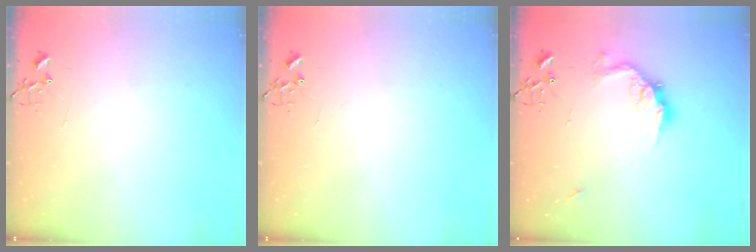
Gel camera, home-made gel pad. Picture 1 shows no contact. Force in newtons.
{"total": 0.0}
{"total": 13.4, "press": 13.4, "slide": 1.1}